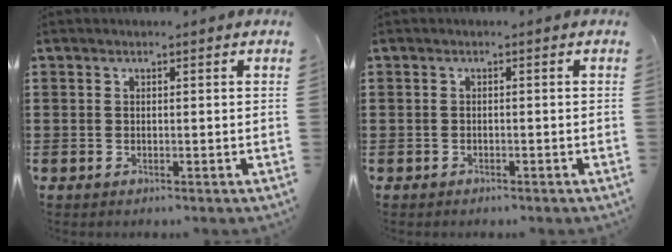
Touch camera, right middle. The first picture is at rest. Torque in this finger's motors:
{"motor_torque": [-0.70, 0.74, -0.03, -0.01]}